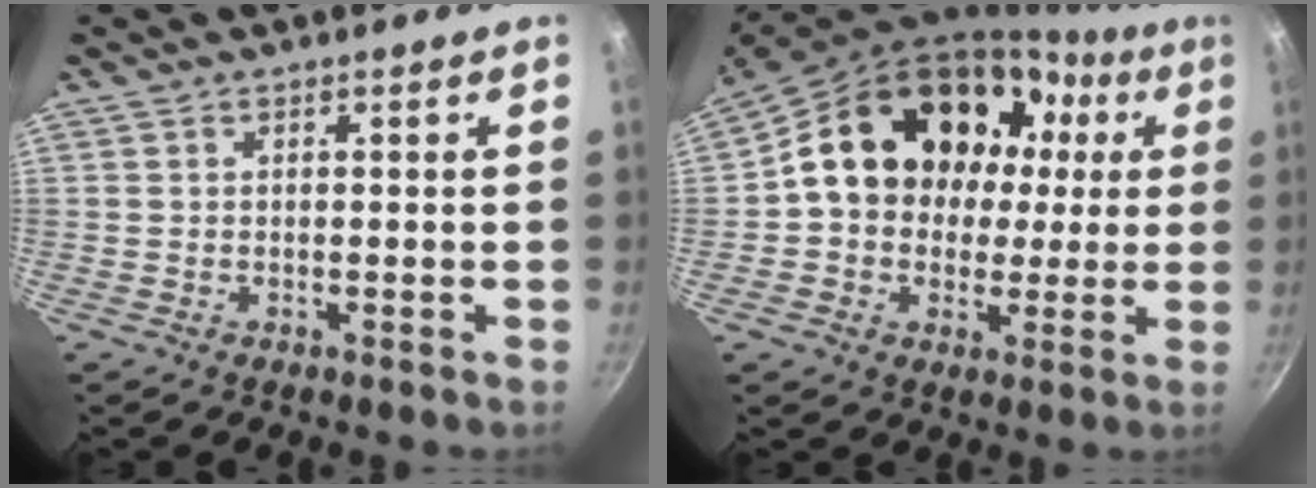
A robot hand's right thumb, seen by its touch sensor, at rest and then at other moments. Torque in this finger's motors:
{"motor_torque": [0.79, 4.22, 2.22, -0.35, 0.28]}